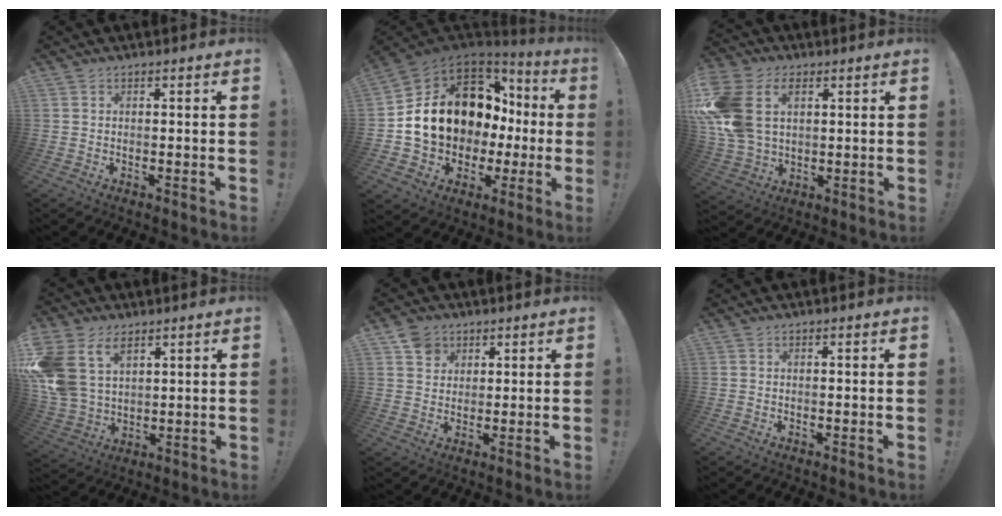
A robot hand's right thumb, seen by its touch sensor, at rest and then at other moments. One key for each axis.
{"total": 18.4, "fx": 3.8, "fy": 13.9, "fz": 11.5, "tx": -0.178, "ty": -0.019, "tz": 0.107}
{"total": 16.4, "fx": 4.8, "fy": 11.4, "fz": 10.7, "tx": -0.219, "ty": -0.013, "tz": 0.091}
{"total": 14.4, "fx": 7.0, "fy": 9.8, "fz": 7.9, "tx": -0.173, "ty": -0.037, "tz": 0.137}
{"total": 5.8, "fx": 3.4, "fy": 4.6, "fz": 1.0, "tx": 0.000, "ty": -0.022, "tz": 0.062}
{"total": 0.0}